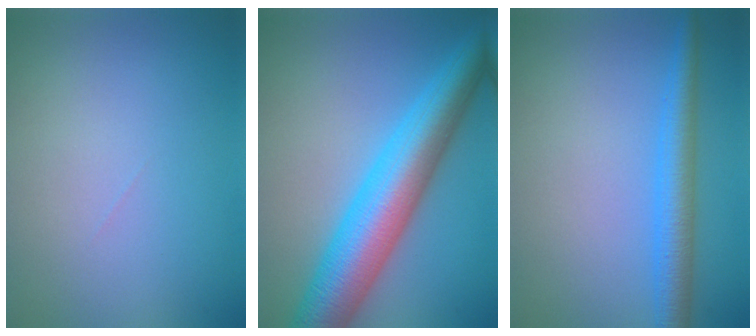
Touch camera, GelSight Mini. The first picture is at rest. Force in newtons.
{"total": 9.5, "press": 9.5, "slide": 0.2}
{"total": 3.7, "press": 3.7, "slide": 0.1}